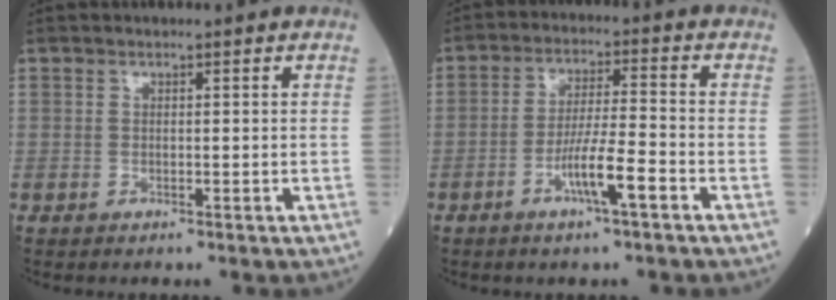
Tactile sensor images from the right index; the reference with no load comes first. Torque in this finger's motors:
{"motor_torque": [0.83, -0.60, 0.56, 0.16]}